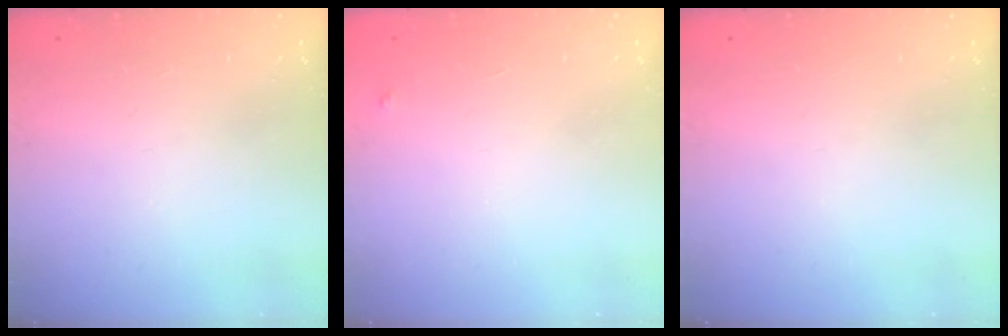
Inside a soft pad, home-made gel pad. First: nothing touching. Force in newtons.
{"total": 4.0, "press": 4.0, "slide": 0.2}
{"total": 0.0}